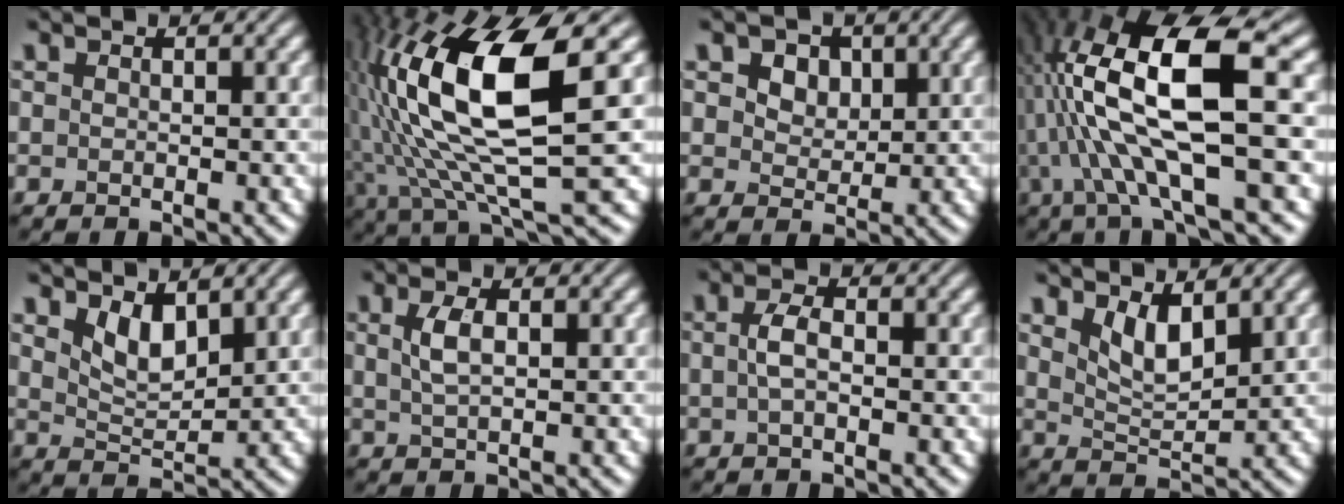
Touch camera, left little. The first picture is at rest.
{"total": 13.5, "force": [2.0, 4.2, 12.7], "torque": [-0.250, 0.002, 0.040]}
{"total": 4.1, "force": [2.0, 2.8, 2.2], "torque": [-0.048, 0.007, 0.024]}
{"total": 13.4, "force": [0.5, 3.4, 12.9], "torque": [-0.248, 0.013, 0.015]}
{"total": 3.0, "force": [1.8, 1.4, 2.0], "torque": [-0.042, -0.010, 0.036]}
{"total": 2.3, "force": [0.5, 0.9, 2.0], "torque": [-0.047, 0.003, 0.011]}
{"total": 2.0, "force": [-0.2, 0.9, 1.8], "torque": [-0.041, 0.005, -0.007]}
{"total": 3.2, "force": [1.8, 1.2, 2.4], "torque": [-0.050, -0.009, 0.038]}